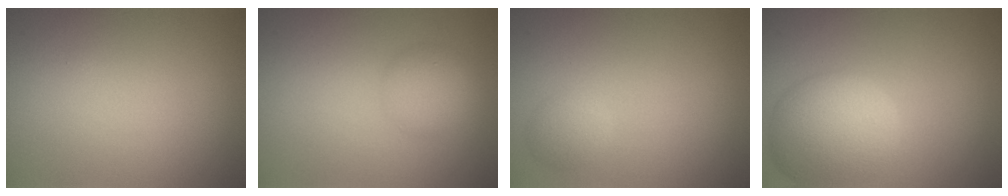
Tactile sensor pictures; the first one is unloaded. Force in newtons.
{"total": 2.8, "press": 2.8, "slide": 0.0}
{"total": 1.5, "press": 1.5, "slide": 0.1}
{"total": 6.9, "press": 6.9, "slide": 0.5}